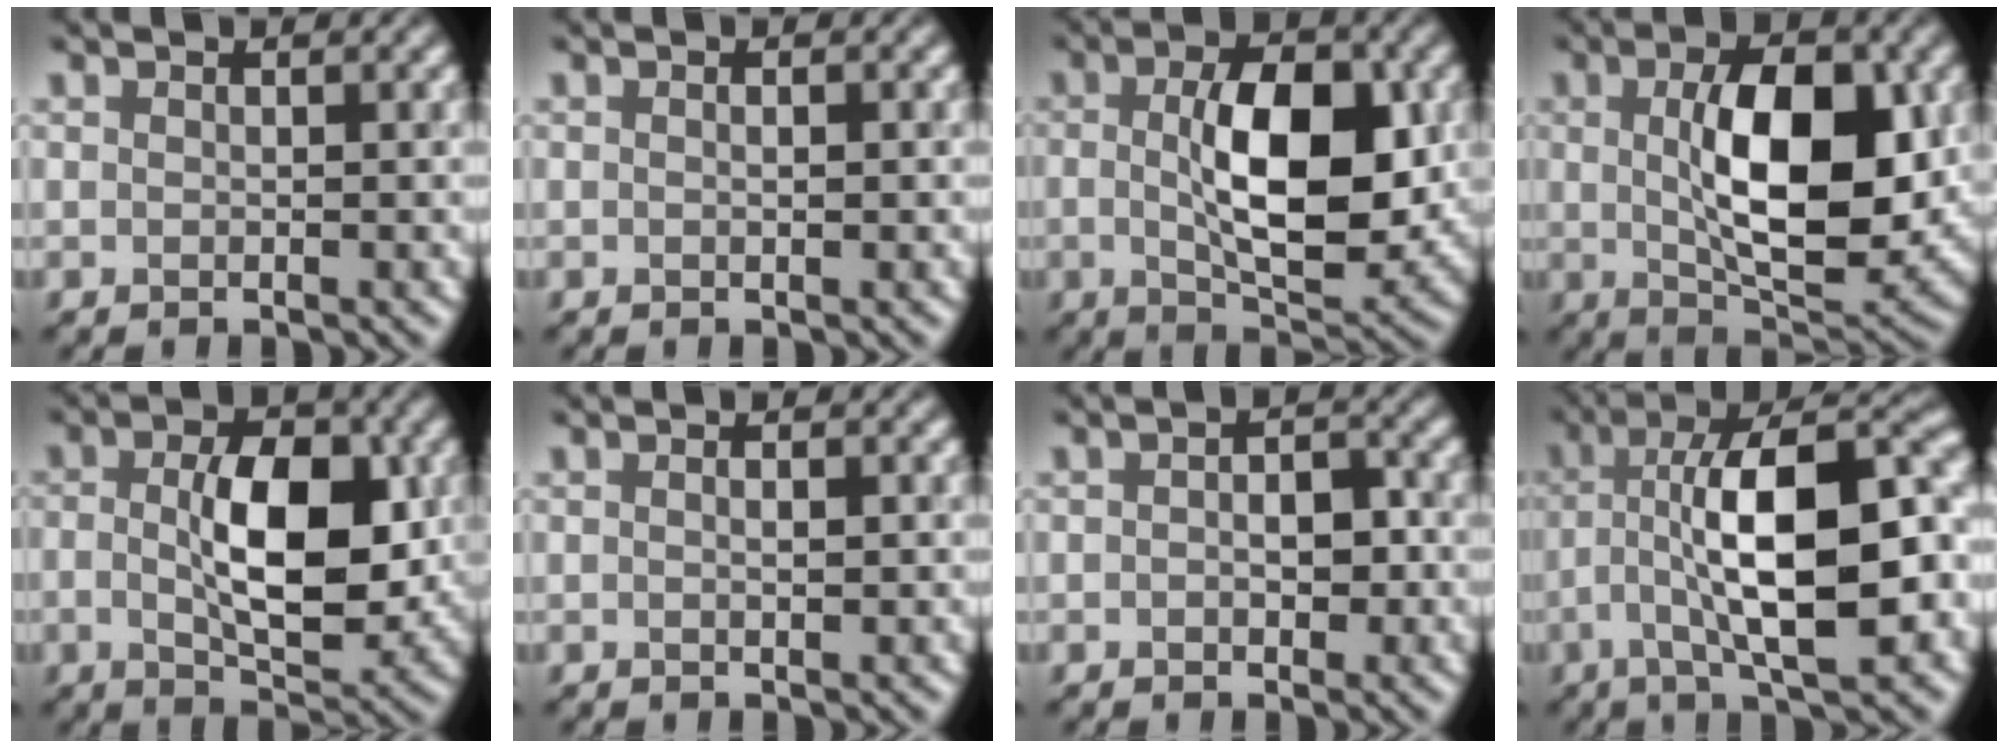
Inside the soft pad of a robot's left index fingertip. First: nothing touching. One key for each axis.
{"total": 0.7, "fx": 0.0, "fy": 0.1, "fz": 0.7, "tx": -0.012, "ty": 0.000, "tz": 0.001}
{"total": 9.2, "fx": 0.0, "fy": 4.1, "fz": 8.3, "tx": -0.136, "ty": -0.006, "tz": 0.006}
{"total": 10.5, "fx": 0.7, "fy": 4.8, "fz": 9.3, "tx": -0.147, "ty": -0.004, "tz": 0.021}
{"total": 8.0, "fx": -0.3, "fy": 3.9, "fz": 7.0, "tx": -0.120, "ty": -0.004, "tz": -0.003}
{"total": 1.1, "fx": 0.1, "fy": 0.2, "fz": 1.1, "tx": -0.013, "ty": -0.005, "tz": 0.002}
{"total": 3.0, "fx": -0.2, "fy": 1.7, "fz": 2.5, "tx": -0.030, "ty": 0.003, "tz": -0.006}
{"total": 13.7, "fx": -1.1, "fy": 4.3, "fz": 12.9, "tx": -0.203, "ty": 0.017, "tz": -0.023}